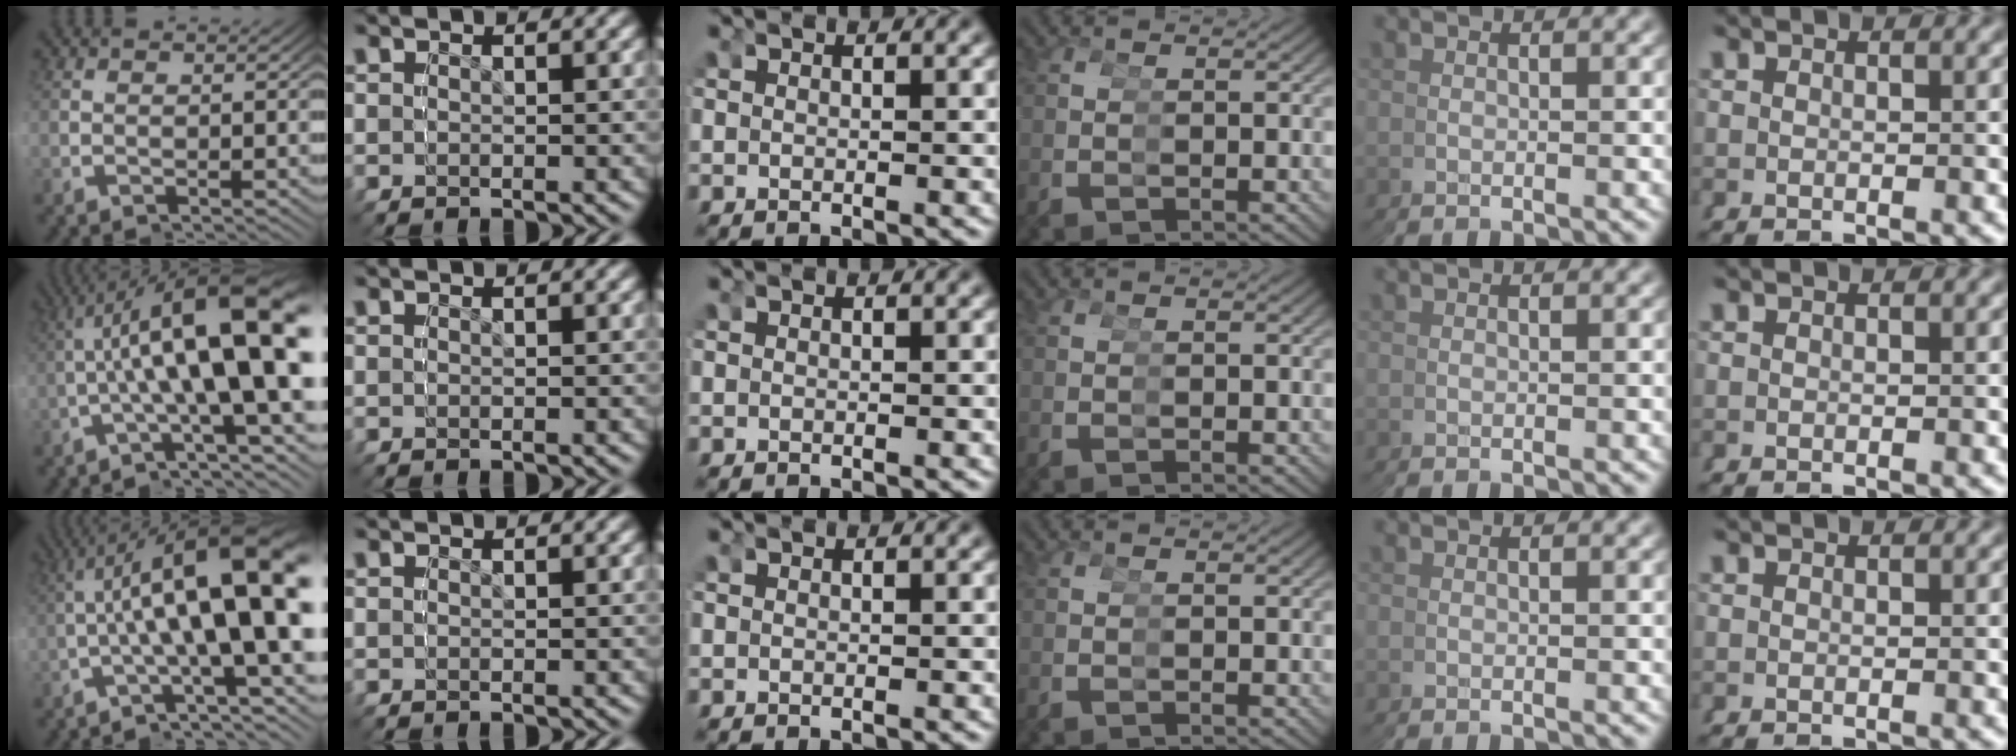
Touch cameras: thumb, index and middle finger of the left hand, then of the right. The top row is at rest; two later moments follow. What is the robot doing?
{"motion": "grasp_and_lifting", "object": "cubes"}